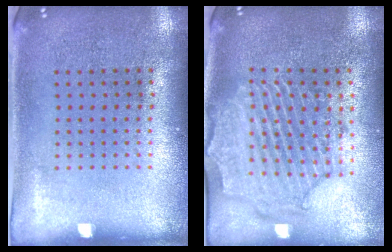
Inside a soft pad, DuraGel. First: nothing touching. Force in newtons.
{"total": 2.3, "press": 2.2, "slide": 0.8}